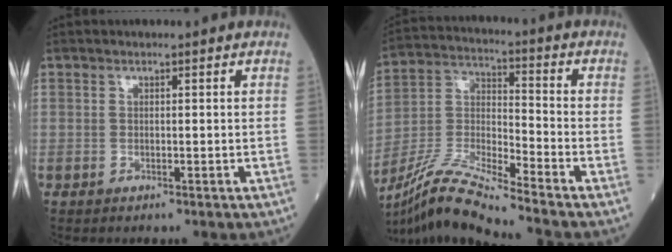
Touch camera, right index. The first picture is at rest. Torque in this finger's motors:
{"motor_torque": [-0.01, -0.24, 0.05, 0.07]}